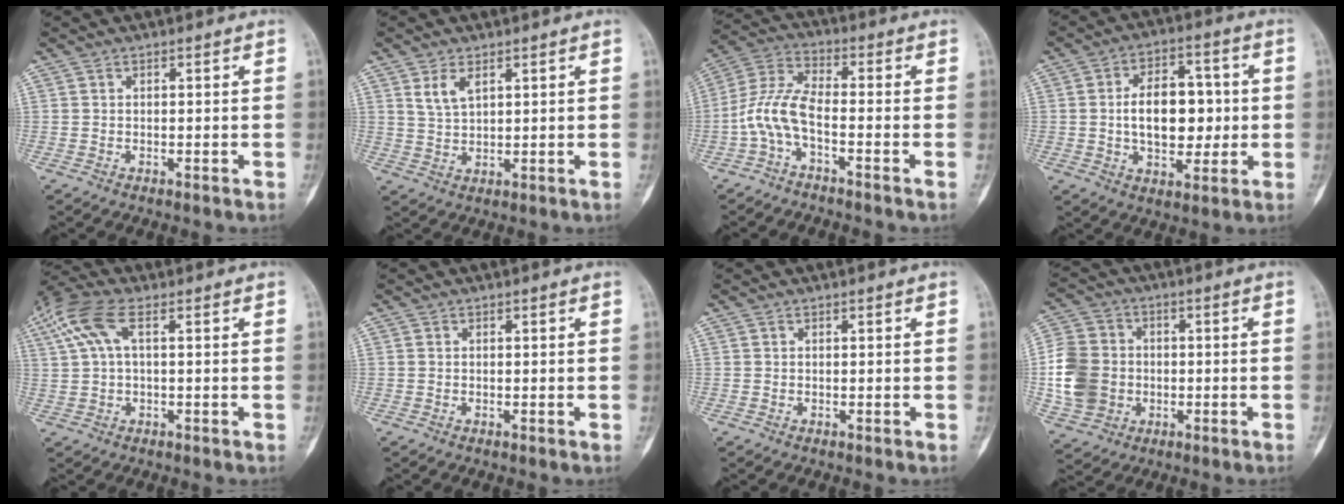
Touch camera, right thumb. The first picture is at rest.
{"total": 3.1, "force": [2.3, 1.9, 1.0], "torque": [-0.023, -0.006, 0.050]}
{"total": 6.2, "force": [-2.8, 2.5, 5.0], "torque": [-0.131, 0.043, -0.069]}
{"total": 12.9, "force": [0.2, 8.0, 10.2], "torque": [-0.123, 0.014, 0.006]}
{"total": 8.6, "force": [2.9, 3.7, 7.2], "torque": [-0.180, 0.028, 0.056]}
{"total": 0.0}
{"total": 0.0}
{"total": 12.6, "force": [-1.6, 10.7, 6.5], "torque": [-0.123, 0.013, -0.030]}